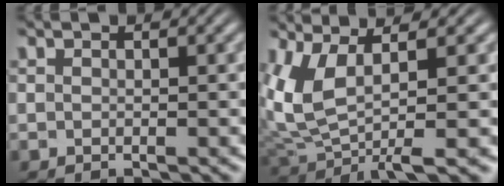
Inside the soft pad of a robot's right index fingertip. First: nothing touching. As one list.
[{"total": 8.9, "force": [1.3, 5.4, 6.9], "torque": [-0.161, -0.016, 0.027]}]